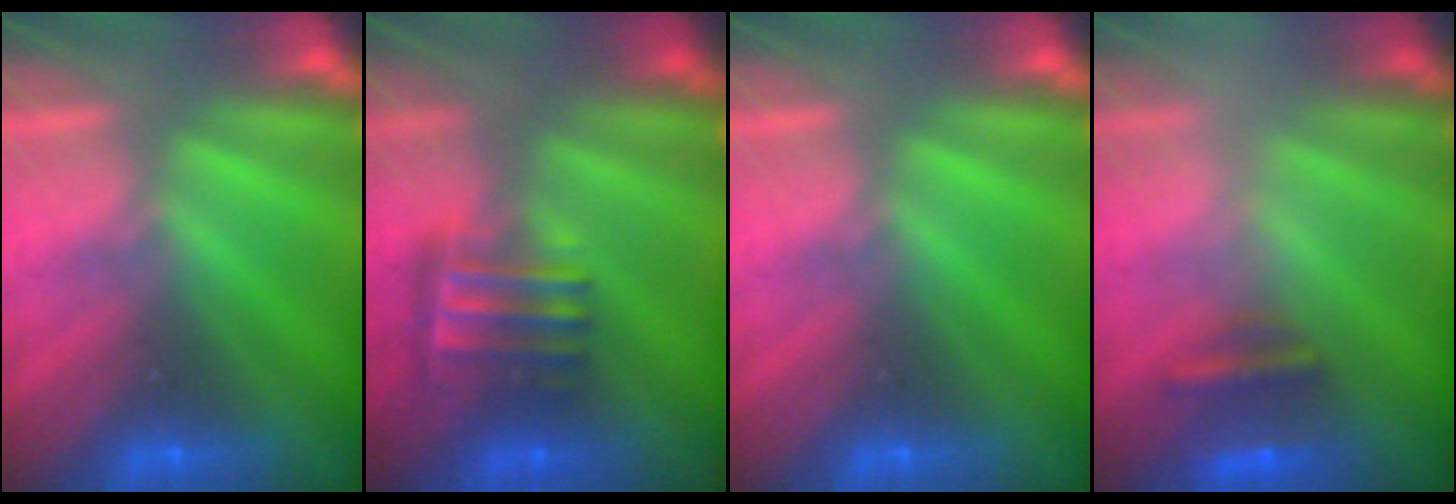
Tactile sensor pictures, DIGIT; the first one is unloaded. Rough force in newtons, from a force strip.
{"total": 7.3}
{"total": 0.0}
{"total": 2.5}